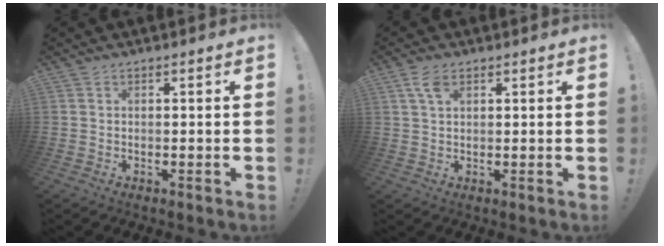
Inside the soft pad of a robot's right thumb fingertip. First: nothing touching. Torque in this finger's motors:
{"motor_torque": [0.04, 0.04, 0.22, 0.36, 0.02]}